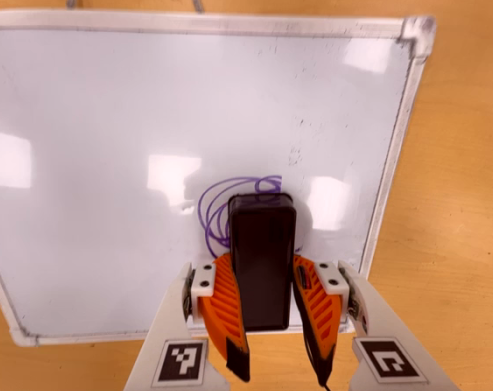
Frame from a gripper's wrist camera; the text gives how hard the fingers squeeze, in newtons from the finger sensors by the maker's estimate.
{"total": 14.3, "left": 13.8, "right": 14.7}